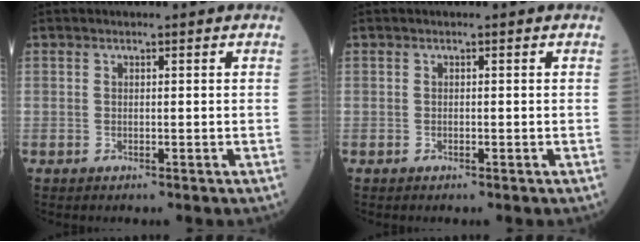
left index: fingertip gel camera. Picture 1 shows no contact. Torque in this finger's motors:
{"motor_torque": [-0.34, -0.06, 0.02, -0.01]}